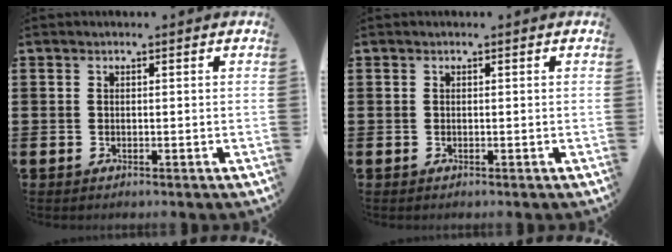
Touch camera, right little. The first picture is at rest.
{"total": 0.0}